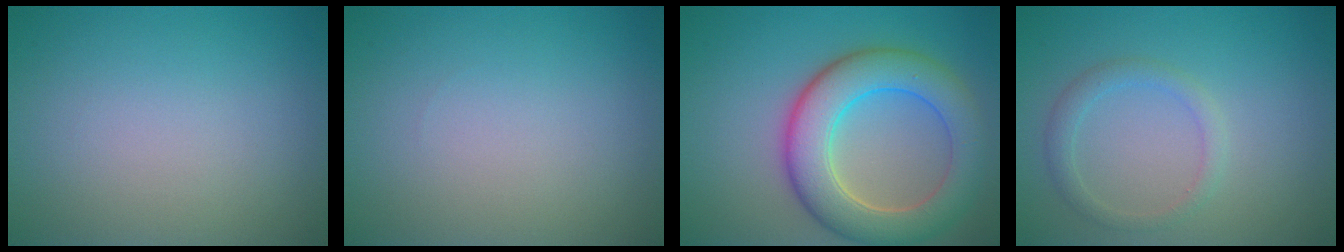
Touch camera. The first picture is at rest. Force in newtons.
{"total": 0.0}
{"total": 7.9, "press": 7.9, "slide": 0.5}
{"total": 1.8, "press": 1.8, "slide": 0.2}